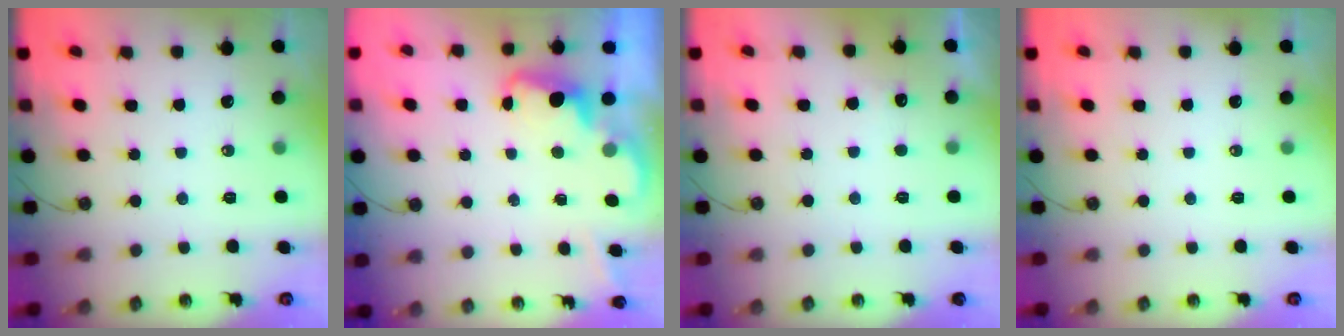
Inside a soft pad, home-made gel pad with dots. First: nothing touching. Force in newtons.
{"total": 2.3, "press": 2.2, "slide": 0.5}
{"total": 4.0, "press": 3.8, "slide": 1.2}
{"total": 0.0}